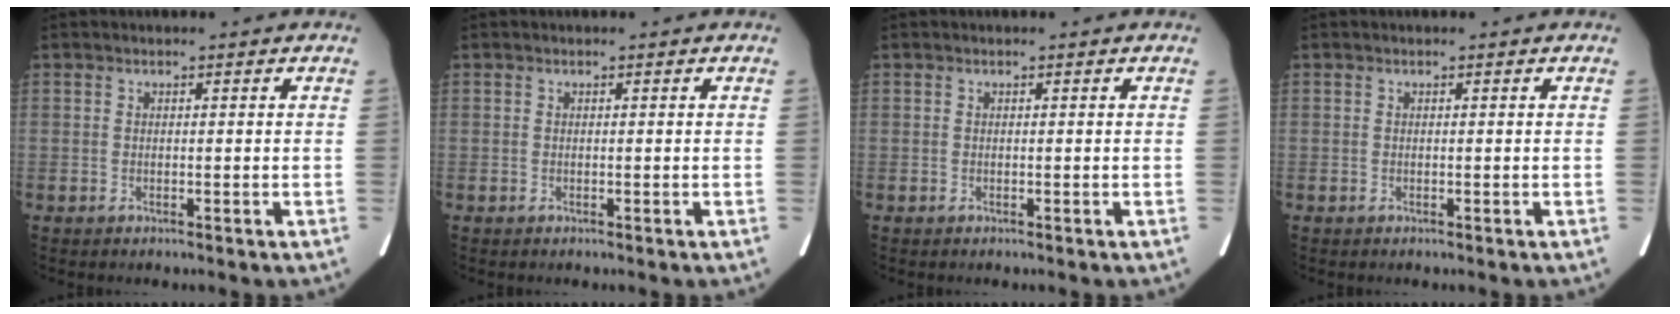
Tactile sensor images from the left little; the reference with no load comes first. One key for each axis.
{"total": 0.0}
{"total": 0.0}
{"total": 0.0}